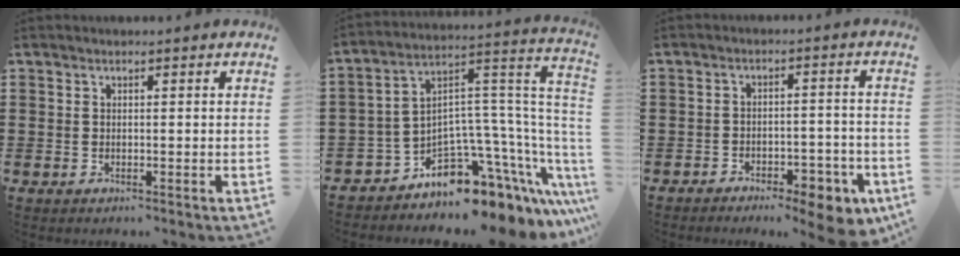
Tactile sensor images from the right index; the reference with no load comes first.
{"total": 7.9, "force": [-5.9, 4.2, 3.2], "torque": [-0.074, -0.021, -0.111]}
{"total": 5.6, "force": [-4.8, 1.8, 2.2], "torque": [-0.028, 0.012, -0.087]}